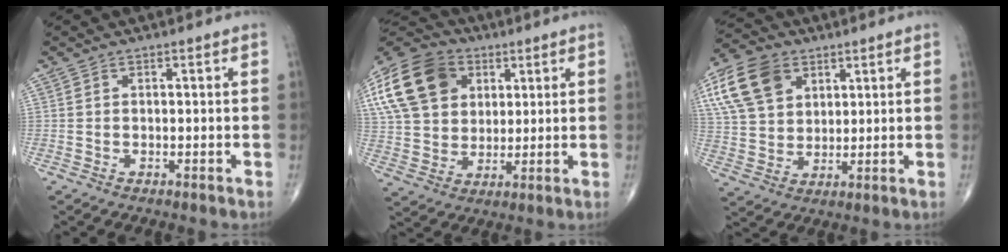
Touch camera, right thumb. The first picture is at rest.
{"total": 22.0, "force": [8.0, 16.2, 12.6], "torque": [-0.267, 0.025, 0.145]}
{"total": 13.9, "force": [6.1, 9.5, 8.1], "torque": [-0.150, -0.004, 0.117]}